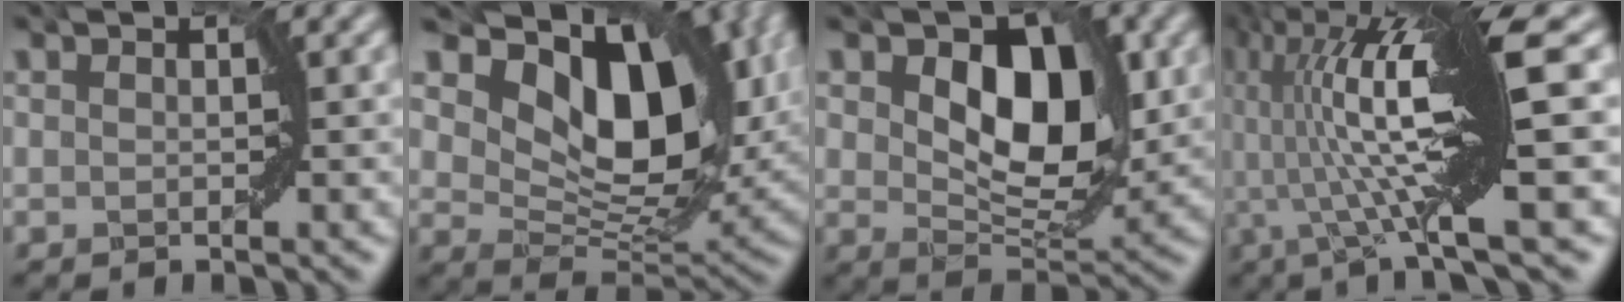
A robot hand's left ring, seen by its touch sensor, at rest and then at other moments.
{"total": 14.1, "force": [5.0, 8.4, 10.2], "torque": [-0.146, -0.004, 0.095]}
{"total": 8.4, "force": [1.9, 5.0, 6.4], "torque": [-0.103, -0.007, 0.034]}
{"total": 13.0, "force": [0.8, 2.1, 12.8], "torque": [-0.221, 0.024, 0.015]}